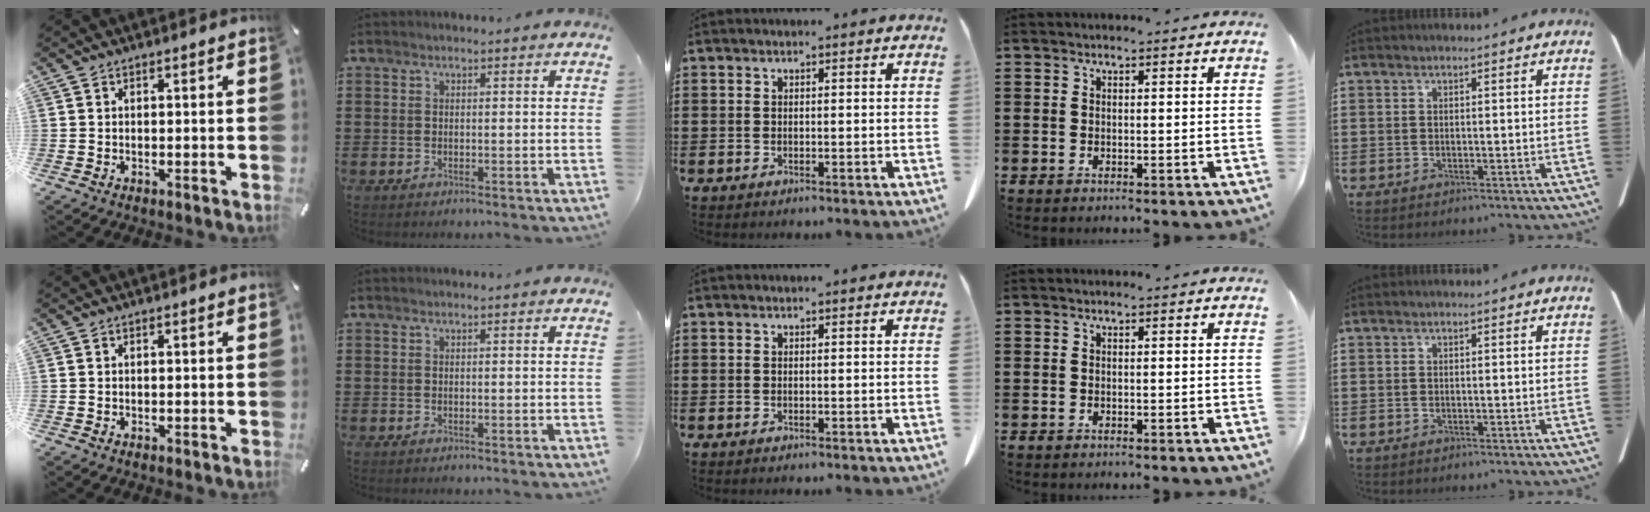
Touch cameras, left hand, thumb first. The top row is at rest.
{}